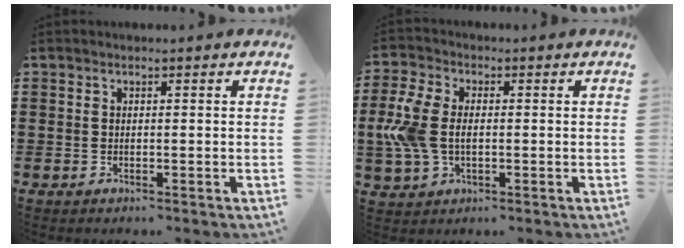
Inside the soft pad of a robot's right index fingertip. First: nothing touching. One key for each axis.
{"total": 6.7, "fx": -0.3, "fy": 4.2, "fz": 5.3, "tx": -0.138, "ty": 0.003, "tz": -0.014}